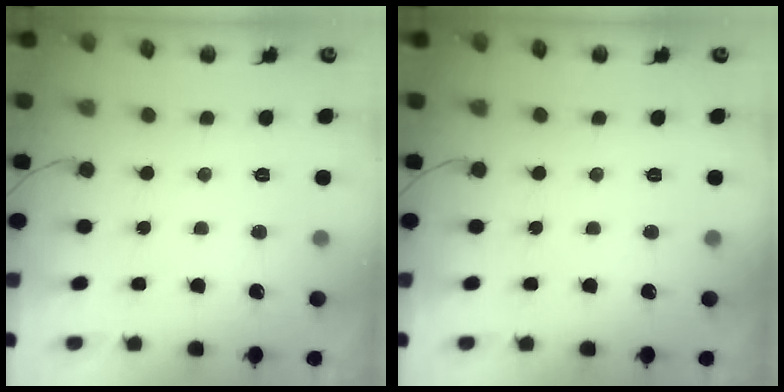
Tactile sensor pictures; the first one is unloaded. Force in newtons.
{"total": 0.0}